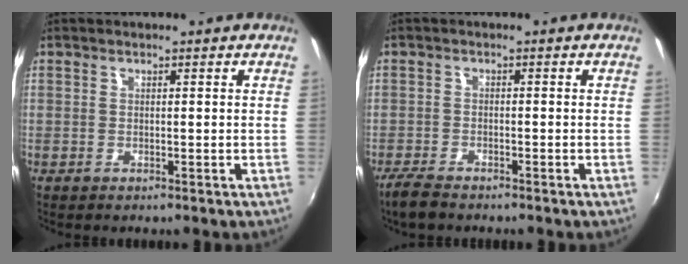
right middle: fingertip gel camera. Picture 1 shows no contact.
{"total": 4.1, "force": [-3.6, 1.0, 1.8], "torque": [-0.057, -0.012, -0.070]}